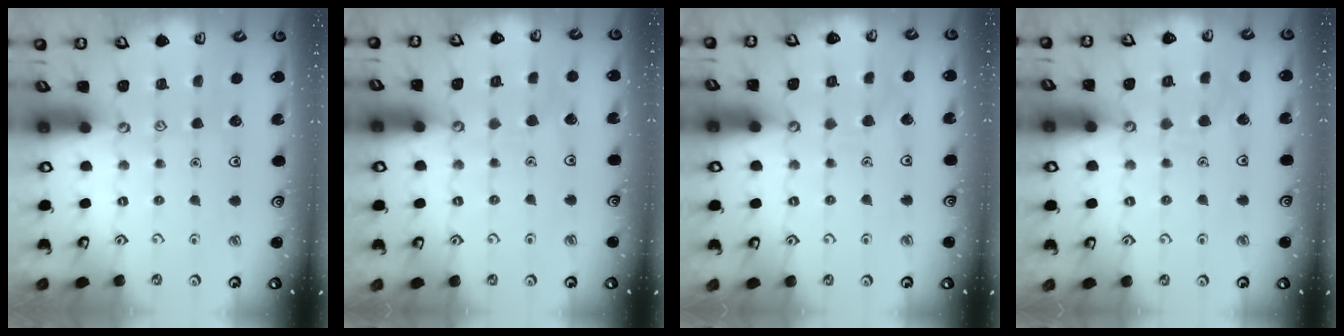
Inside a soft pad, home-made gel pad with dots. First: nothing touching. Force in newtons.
{"total": 2.9, "press": 2.9, "slide": 0.2}
{"total": 3.9, "press": 3.9, "slide": 0.3}
{"total": 5.2, "press": 5.1, "slide": 0.4}